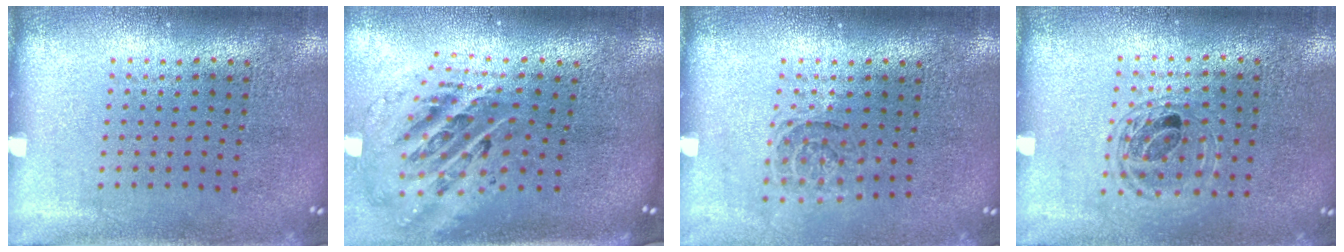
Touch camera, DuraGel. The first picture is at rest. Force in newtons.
{"total": 2.5, "press": 1.8, "slide": 1.8}
{"total": 1.2, "press": 1.1, "slide": 0.5}
{"total": 1.2, "press": 1.1, "slide": 0.5}